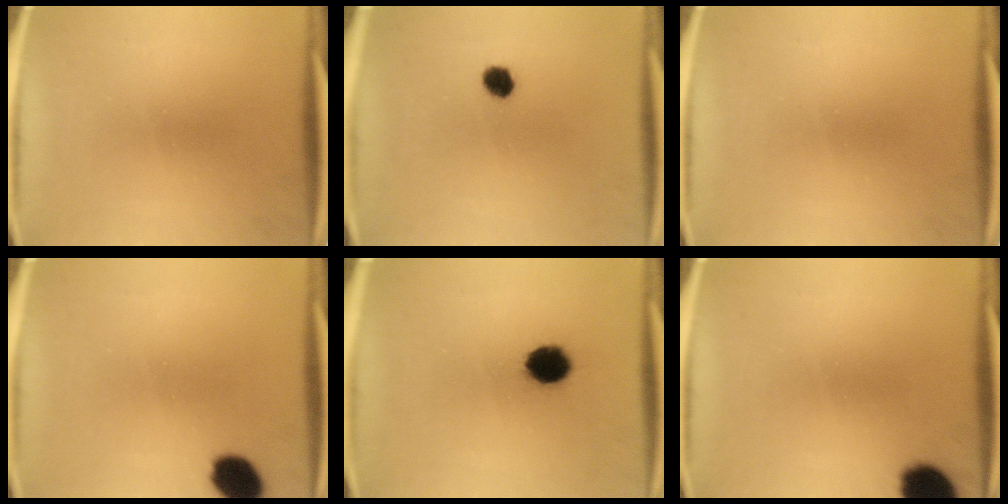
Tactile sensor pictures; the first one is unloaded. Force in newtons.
{"total": 3.3}
{"total": 0.0}
{"total": 7.5}
{"total": 7.5}
{"total": 10.0}